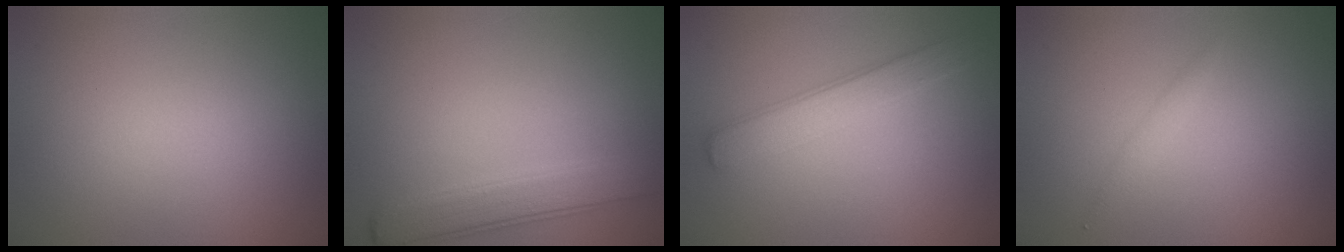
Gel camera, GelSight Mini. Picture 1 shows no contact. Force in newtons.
{"total": 3.5, "press": 3.5, "slide": 0.2}
{"total": 2.8, "press": 2.8, "slide": 0.1}
{"total": 0.8, "press": 0.8, "slide": 0.1}